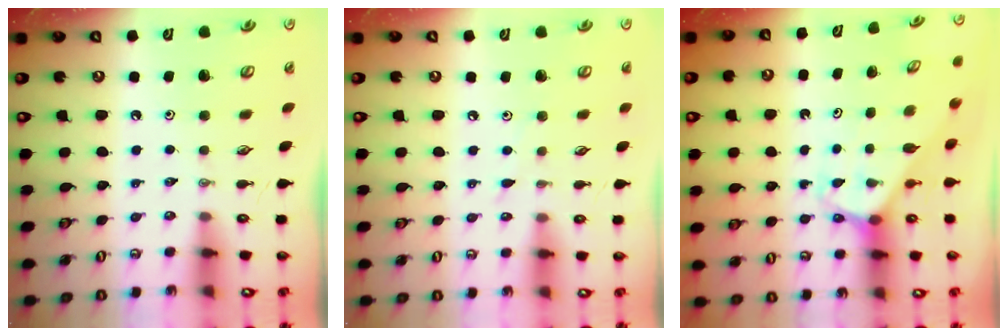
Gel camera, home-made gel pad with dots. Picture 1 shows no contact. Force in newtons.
{"total": 3.0, "press": 3.0, "slide": 0.5}
{"total": 2.6, "press": 2.6, "slide": 0.1}